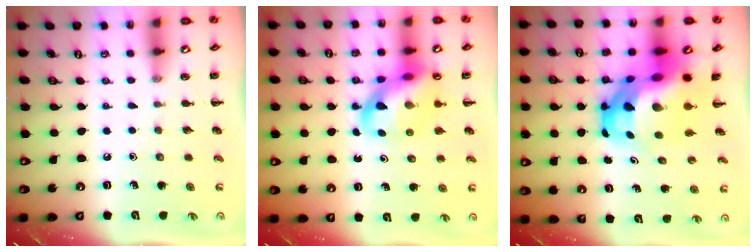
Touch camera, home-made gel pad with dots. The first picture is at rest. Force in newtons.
{"total": 14.2, "press": 13.7, "slide": 3.7}
{"total": 16.3, "press": 15.7, "slide": 4.2}